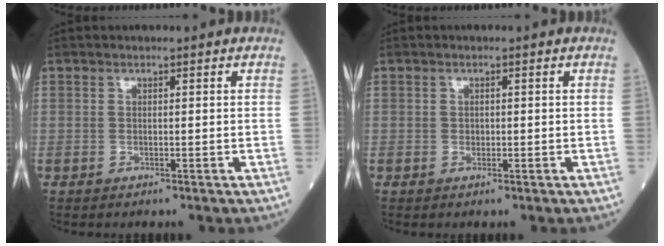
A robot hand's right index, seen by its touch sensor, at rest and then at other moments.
{"total": 0.7, "force": [0.0, 0.6, 0.4], "torque": [-0.004, 0.001, 0.003]}